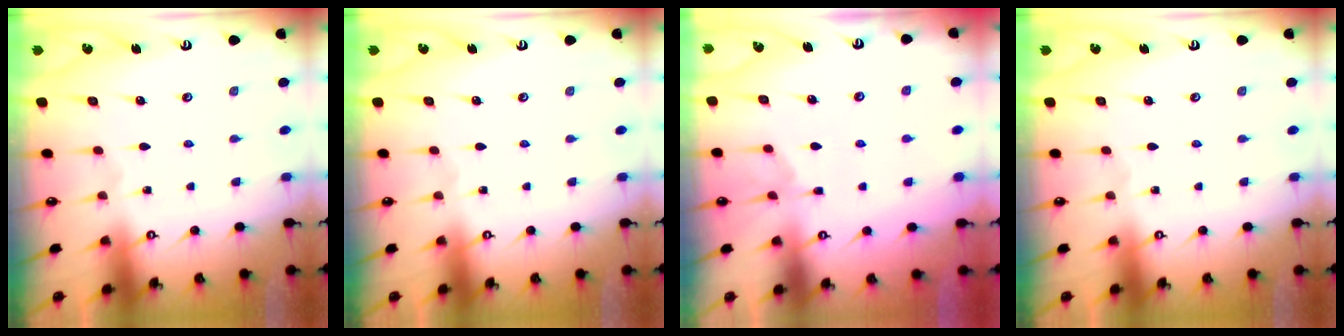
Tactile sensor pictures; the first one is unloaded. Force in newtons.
{"total": 0.0}
{"total": 2.3, "press": 2.0, "slide": 1.2}
{"total": 0.0}